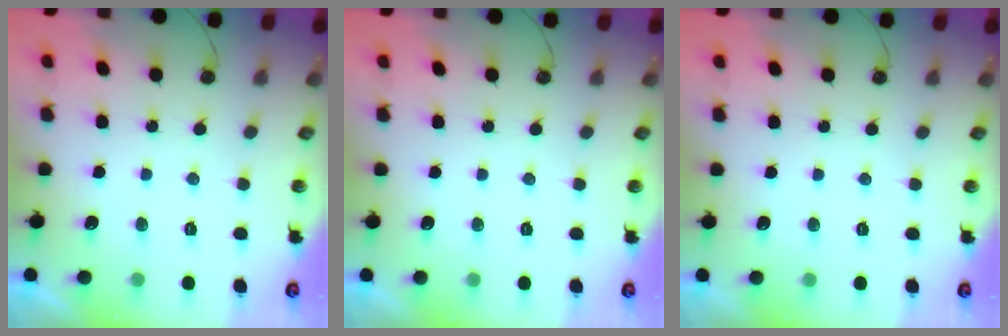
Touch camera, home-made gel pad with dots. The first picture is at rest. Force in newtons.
{"total": 0.0}
{"total": 0.0}